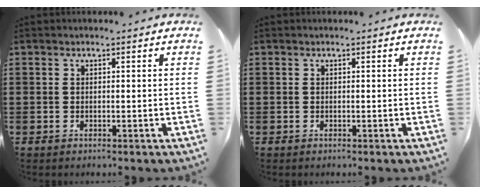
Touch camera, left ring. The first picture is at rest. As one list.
[{"total": 0.0}]